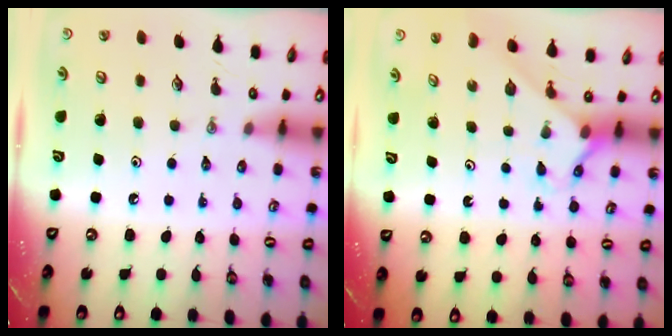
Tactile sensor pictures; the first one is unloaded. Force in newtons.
{"total": 3.4, "press": 3.4, "slide": 0.3}